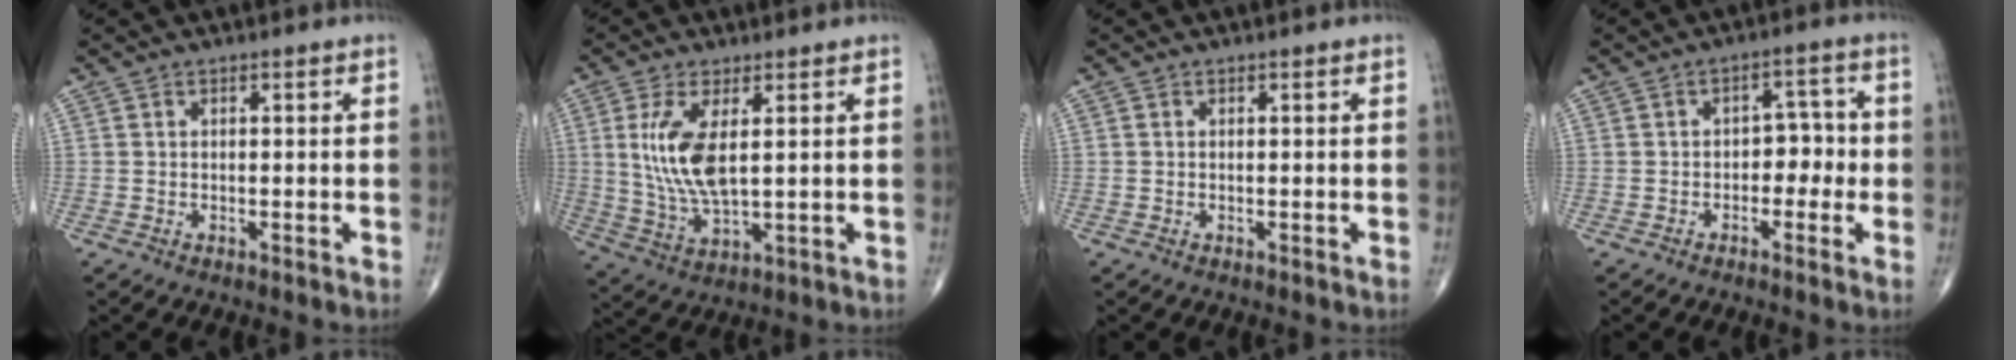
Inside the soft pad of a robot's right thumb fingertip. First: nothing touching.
{"total": 10.6, "force": [2.2, 4.1, 9.5], "torque": [-0.204, -0.017, 0.053]}
{"total": 0.0}
{"total": 3.3, "force": [-0.7, 2.3, 2.2], "torque": [-0.009, 0.013, -0.018]}